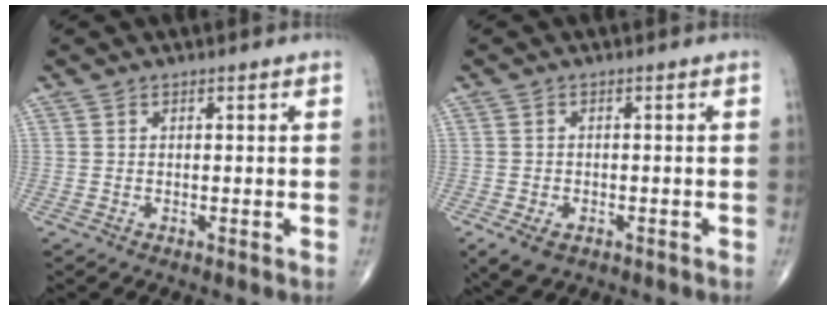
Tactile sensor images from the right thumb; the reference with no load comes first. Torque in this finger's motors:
{"motor_torque": [1.24, 0.48, 0.30, -0.99, 0.04]}